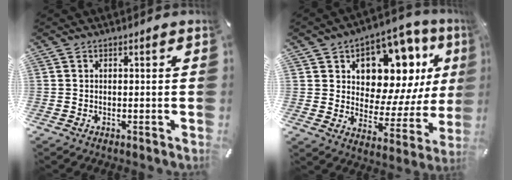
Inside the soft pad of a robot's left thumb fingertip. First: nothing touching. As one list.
[{"total": 14.1, "force": [8.4, 8.6, 7.5], "torque": [-0.105, -0.074, 0.146]}]